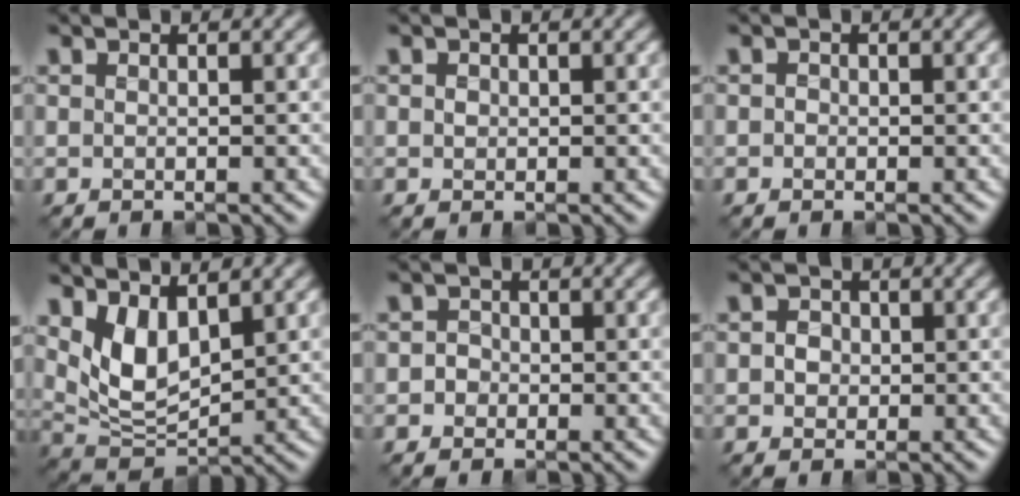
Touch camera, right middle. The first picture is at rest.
{"total": 0.6, "force": [0.1, 0.6, 0.2], "torque": [-0.002, -0.001, 0.000]}
{"total": 0.6, "force": [-0.2, 0.6, 0.2], "torque": [0.000, -0.002, -0.009]}
{"total": 5.1, "force": [1.9, 2.7, 3.8], "torque": [-0.081, -0.015, 0.037]}
{"total": 1.5, "force": [-0.3, 1.3, 0.5], "torque": [0.006, 0.002, -0.007]}
{"total": 1.8, "force": [-0.1, 1.6, 0.8], "torque": [-0.014, 0.001, -0.002]}